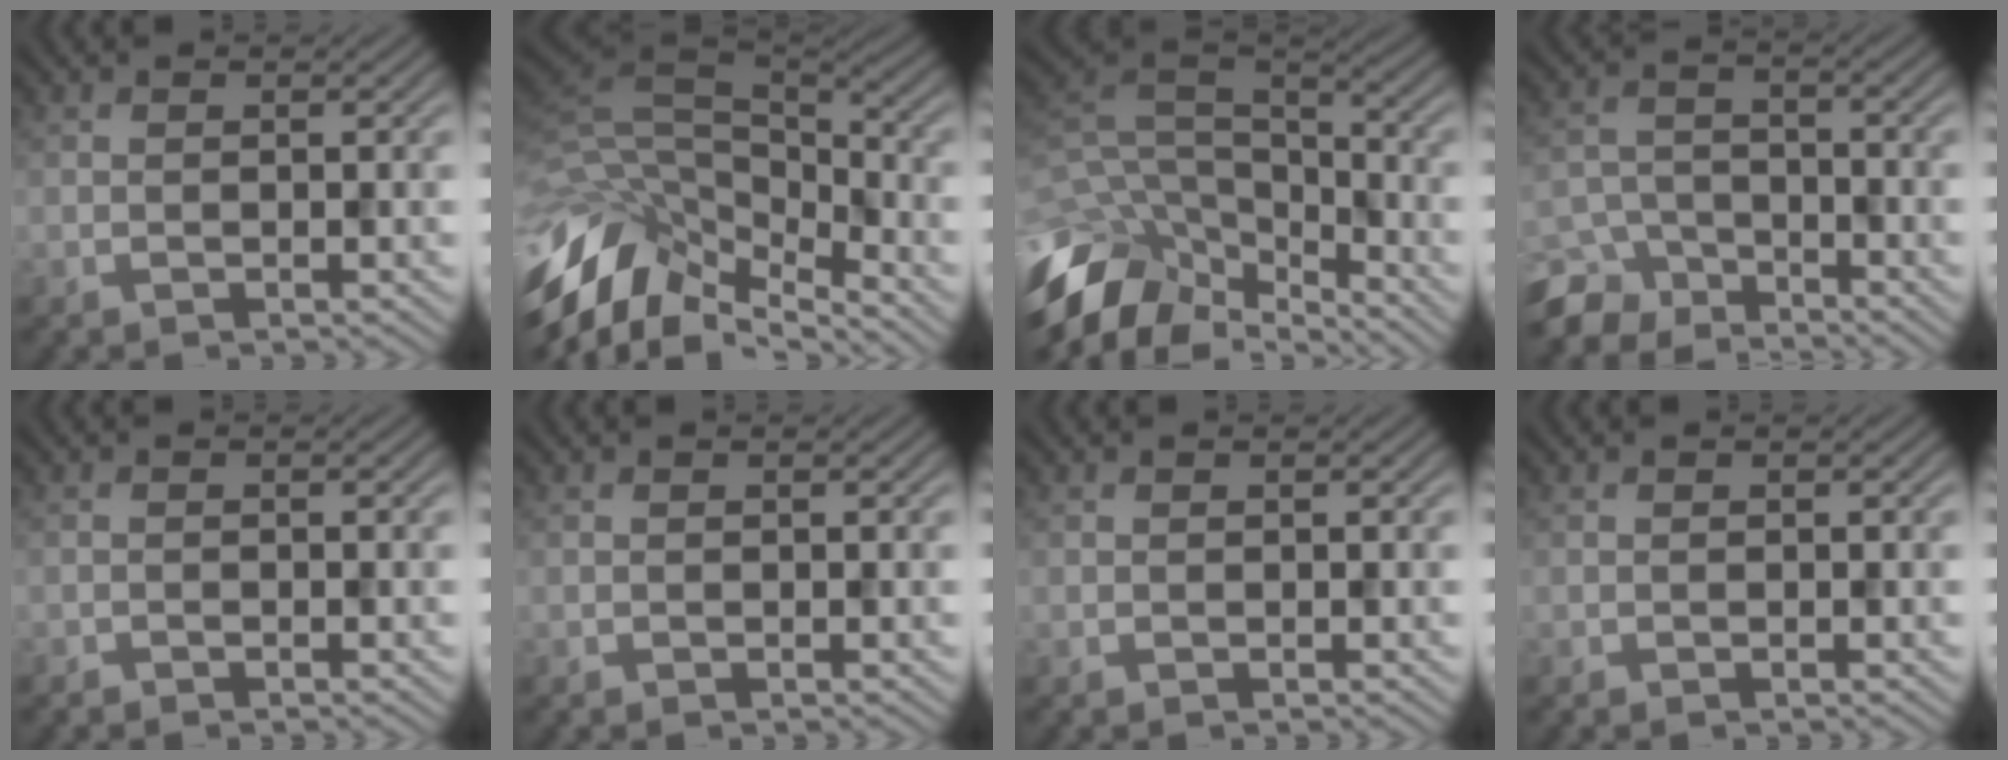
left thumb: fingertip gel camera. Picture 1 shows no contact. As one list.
[{"total": 14.7, "force": [-6.8, 8.1, 10.1], "torque": [-0.266, -0.036, -0.098]}, {"total": 12.8, "force": [-7.6, 6.8, 7.7], "torque": [-0.205, -0.004, -0.143]}, {"total": 6.6, "force": [-5.7, 2.8, 1.7], "torque": [-0.038, -0.005, -0.115]}, {"total": 0.6, "force": [-0.5, 0.1, 0.1], "torque": [-0.001, 0.000, -0.009]}, {"total": 0.0}, {"total": 0.0}, {"total": 0.0}]